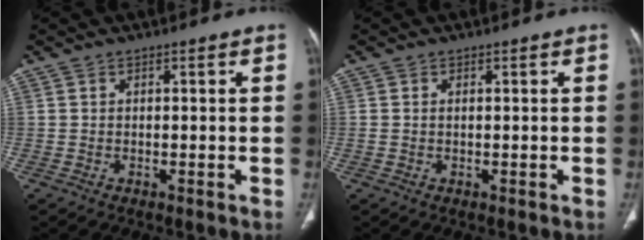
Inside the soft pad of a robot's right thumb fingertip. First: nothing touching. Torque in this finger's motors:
{"motor_torque": [-0.05, -0.24, -0.38, 0.29, -0.03]}